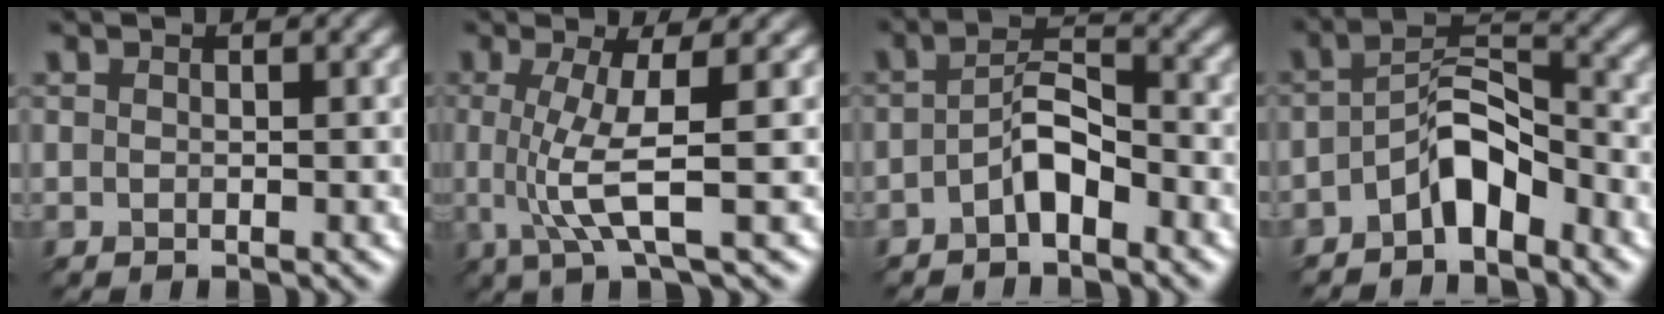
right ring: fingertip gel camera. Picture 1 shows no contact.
{"total": 4.1, "force": [0.0, 0.2, 4.1], "torque": [-0.094, 0.005, 0.014]}
{"total": 2.7, "force": [-2.0, 0.4, 1.8], "torque": [-0.045, 0.016, -0.029]}
{"total": 4.3, "force": [-3.3, 1.1, 2.5], "torque": [-0.053, 0.018, -0.054]}